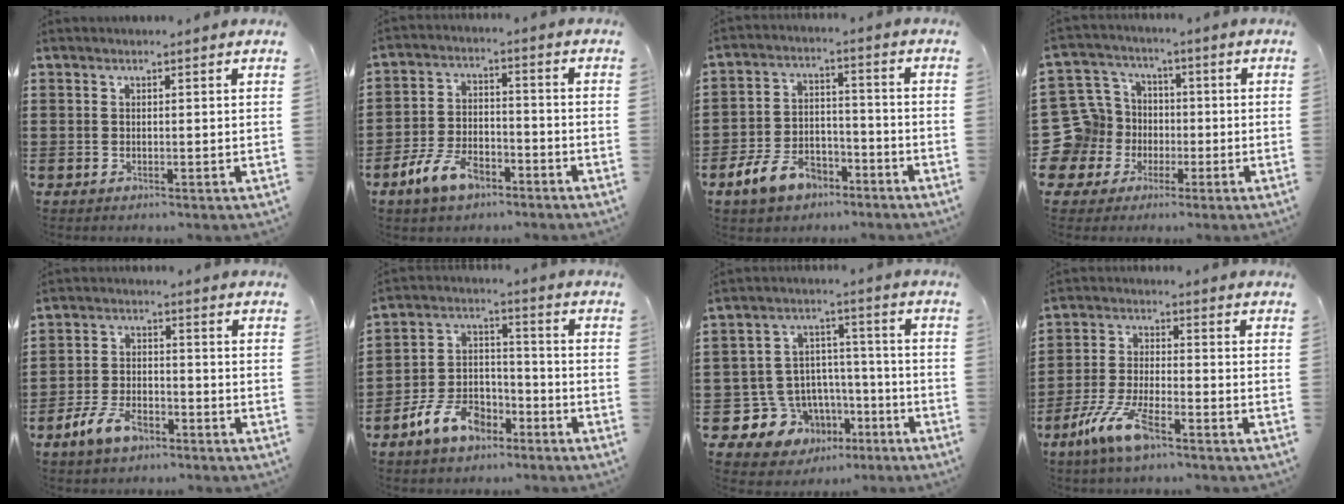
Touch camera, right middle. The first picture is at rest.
{"total": 7.5, "force": [-5.1, 3.4, 4.4], "torque": [-0.102, 0.006, -0.101]}
{"total": 8.1, "force": [-6.1, 3.9, 3.7], "torque": [-0.083, 0.019, -0.119]}
{"total": 12.7, "force": [-1.4, 11.9, 4.0], "torque": [-0.146, 0.009, -0.022]}
{"total": 6.0, "force": [-4.1, 2.7, 3.5], "torque": [-0.082, 0.007, -0.082]}
{"total": 8.9, "force": [-6.2, 4.6, 4.3], "torque": [-0.097, 0.023, -0.121]}
{"total": 9.3, "force": [-5.2, 7.6, 1.1], "torque": [-0.054, 0.016, -0.086]}
{"total": 8.7, "force": [-5.4, 2.3, 6.4], "torque": [-0.146, -0.007, -0.104]}